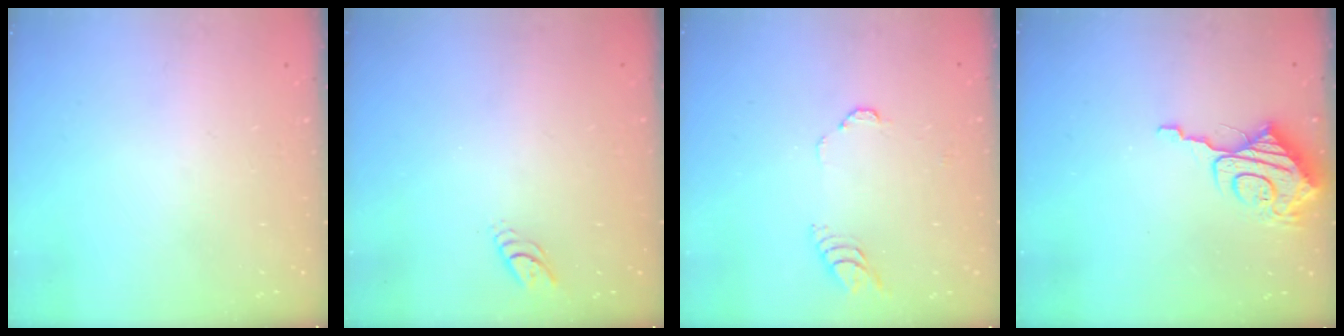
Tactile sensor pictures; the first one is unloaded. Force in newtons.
{"total": 3.6, "press": 3.6, "slide": 0.1}
{"total": 4.3, "press": 4.3, "slide": 0.3}
{"total": 10.4, "press": 10.4, "slide": 1.2}